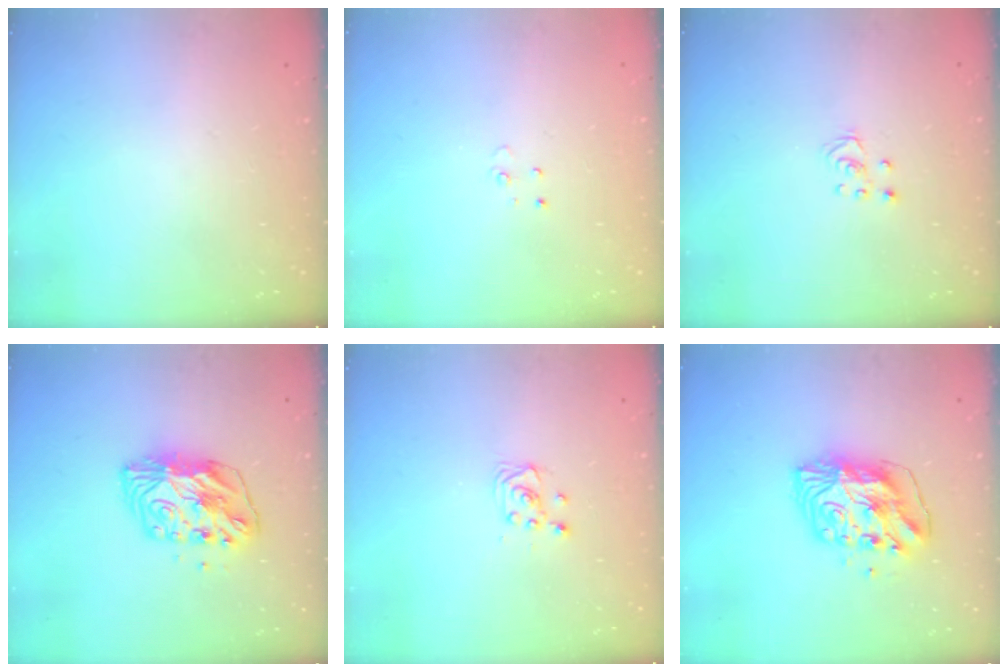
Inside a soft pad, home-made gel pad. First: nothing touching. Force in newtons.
{"total": 3.0, "press": 2.9, "slide": 0.3}
{"total": 2.5, "press": 2.5, "slide": 0.2}
{"total": 9.6, "press": 9.5, "slide": 1.0}
{"total": 2.9, "press": 2.9, "slide": 0.4}
{"total": 11.2, "press": 11.2, "slide": 1.1}